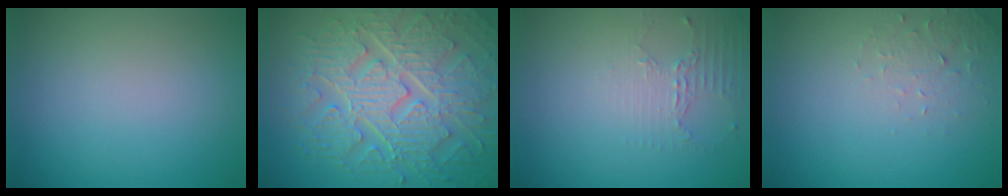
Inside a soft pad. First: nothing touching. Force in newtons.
{"total": 9.2, "press": 6.8, "slide": 6.2}
{"total": 2.0, "press": 1.5, "slide": 1.4}
{"total": 1.9, "press": 1.8, "slide": 0.4}